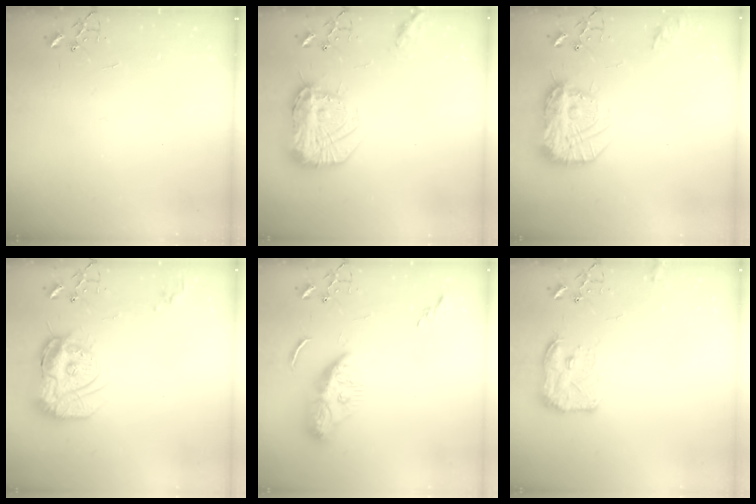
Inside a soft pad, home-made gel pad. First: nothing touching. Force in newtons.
{"total": 19.3, "press": 19.2, "slide": 1.6}
{"total": 17.7, "press": 17.7, "slide": 1.2}
{"total": 17.0, "press": 16.9, "slide": 1.4}
{"total": 9.4, "press": 9.4, "slide": 1.0}
{"total": 11.8, "press": 11.8, "slide": 0.6}